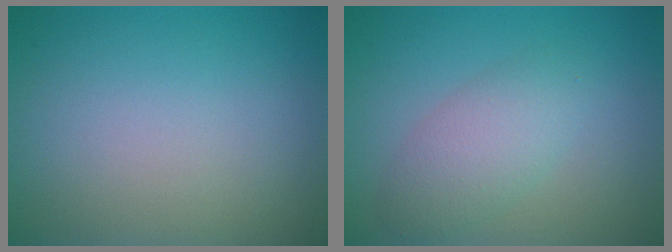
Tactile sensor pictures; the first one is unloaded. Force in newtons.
{"total": 3.3, "press": 3.3, "slide": 0.2}